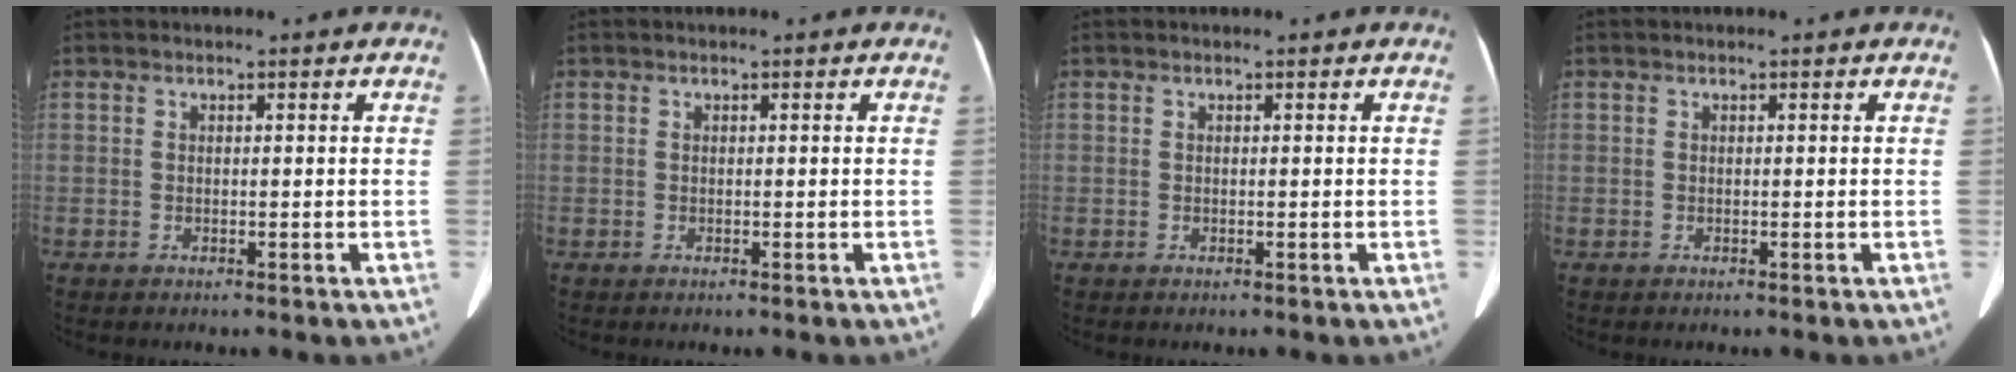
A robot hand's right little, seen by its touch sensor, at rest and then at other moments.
{"total": 0.0}
{"total": 0.0}
{"total": 0.0}